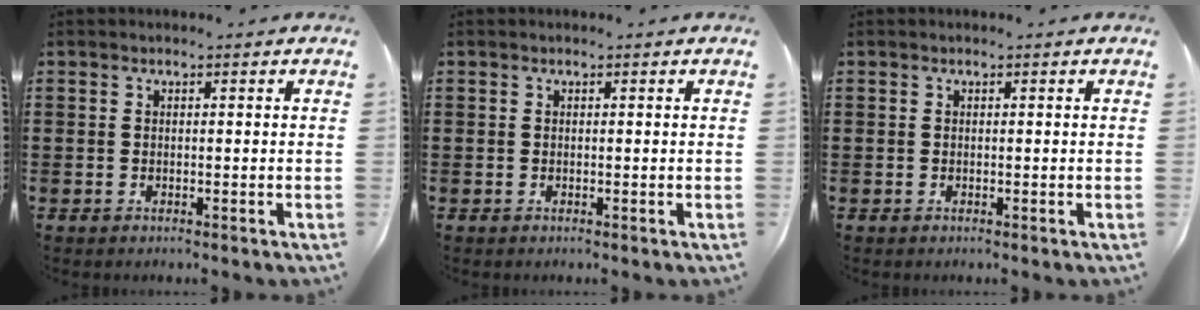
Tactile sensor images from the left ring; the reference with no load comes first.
{"total": 0.0}
{"total": 0.0}